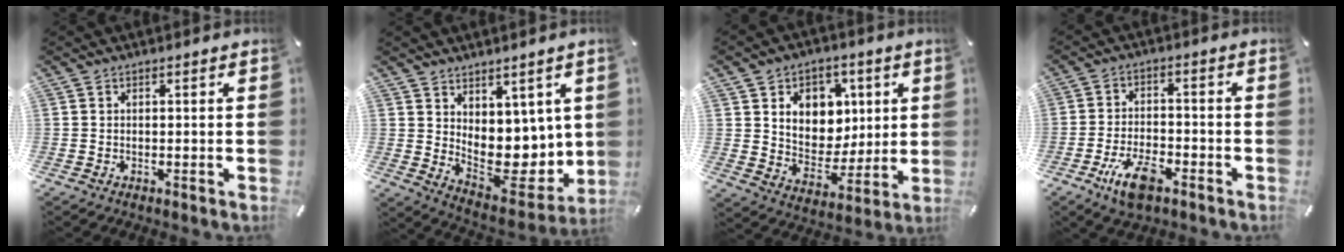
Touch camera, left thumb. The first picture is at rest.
{"total": 9.1, "force": [3.2, 7.1, 4.6], "torque": [-0.054, -0.051, 0.078]}
{"total": 10.6, "force": [3.7, 9.4, 3.3], "torque": [-0.051, -0.026, 0.072]}
{"total": 8.9, "force": [-5.1, 4.2, 6.1], "torque": [-0.127, 0.016, -0.093]}